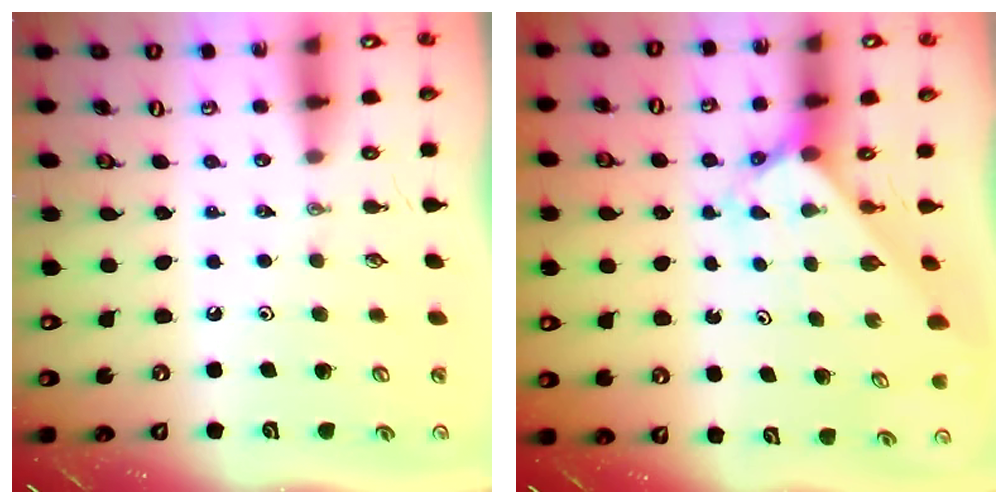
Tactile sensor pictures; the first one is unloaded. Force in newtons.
{"total": 2.1, "press": 2.1, "slide": 0.2}